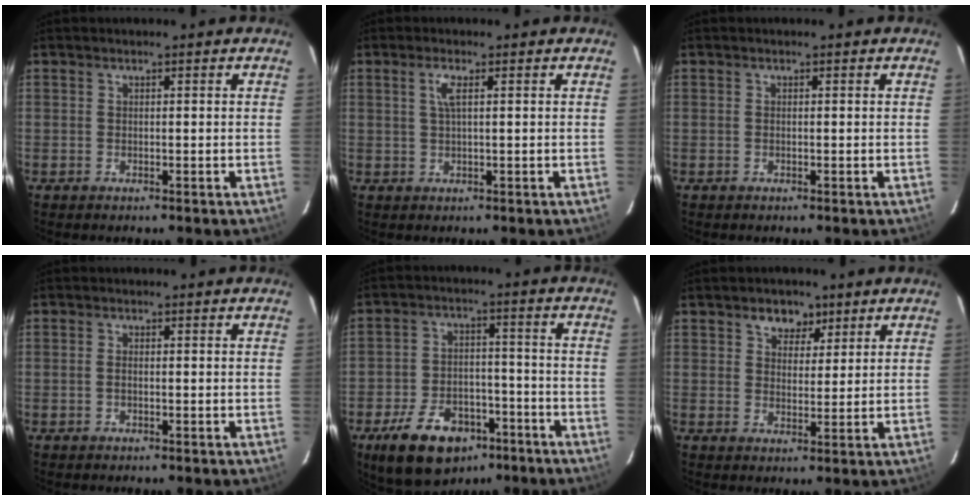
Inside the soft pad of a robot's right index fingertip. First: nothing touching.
{"total": 2.3, "force": [0.7, 0.2, 2.2], "torque": [-0.045, 0.002, 0.014]}
{"total": 0.0}
{"total": 1.0, "force": [-0.2, 0.5, 0.8], "torque": [-0.019, 0.001, -0.005]}
{"total": 15.5, "force": [-9.7, 9.1, 8.1], "torque": [-0.173, 0.008, -0.141]}
{"total": 4.9, "force": [3.0, 3.4, 1.8], "torque": [-0.020, 0.003, 0.048]}